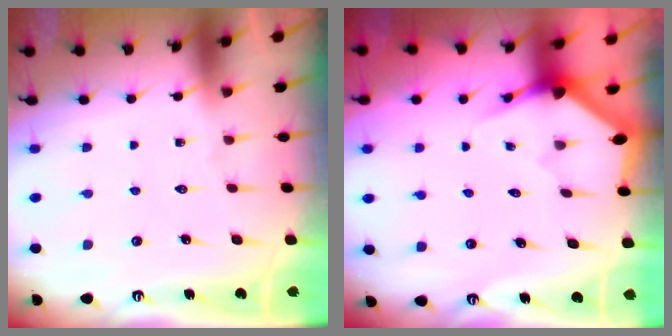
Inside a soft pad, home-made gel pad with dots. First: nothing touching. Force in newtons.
{"total": 3.5, "press": 3.5, "slide": 0.1}